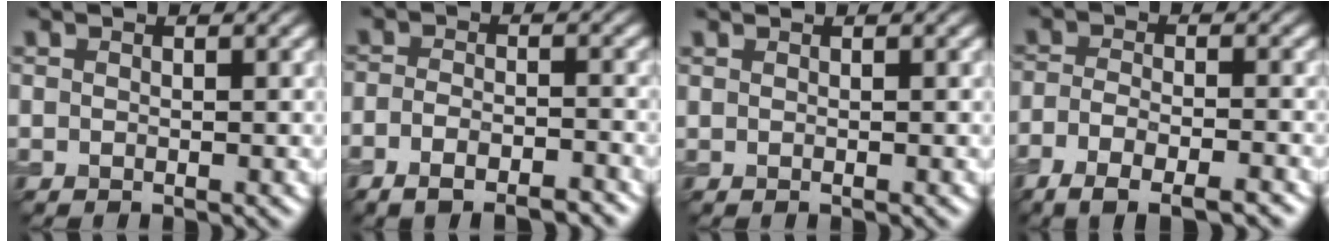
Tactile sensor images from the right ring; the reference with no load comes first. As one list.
[{"total": 4.9, "force": [-3.5, 1.6, 3.0], "torque": [-0.045, -0.003, -0.051]}, {"total": 1.0, "force": [0.6, 0.5, 0.7], "torque": [-0.008, 0.001, -0.001]}, {"total": 6.3, "force": [-4.3, 2.0, 4.2], "torque": [-0.072, -0.015, -0.076]}]